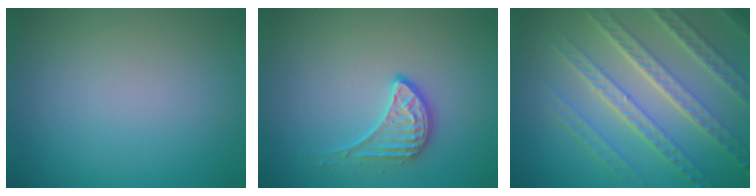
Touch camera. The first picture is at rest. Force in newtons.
{"total": 2.3, "press": 1.7, "slide": 1.5}
{"total": 7.6, "press": 5.6, "slide": 5.2}